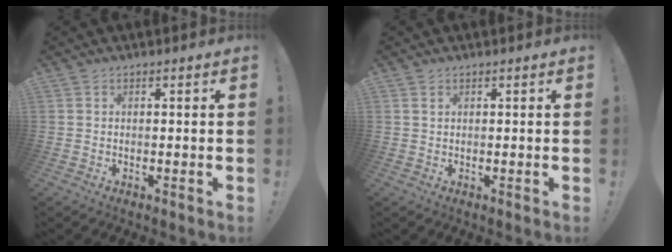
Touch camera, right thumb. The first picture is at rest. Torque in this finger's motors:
{"motor_torque": [0.60, -0.12, 0.21, -0.27, 0.04]}